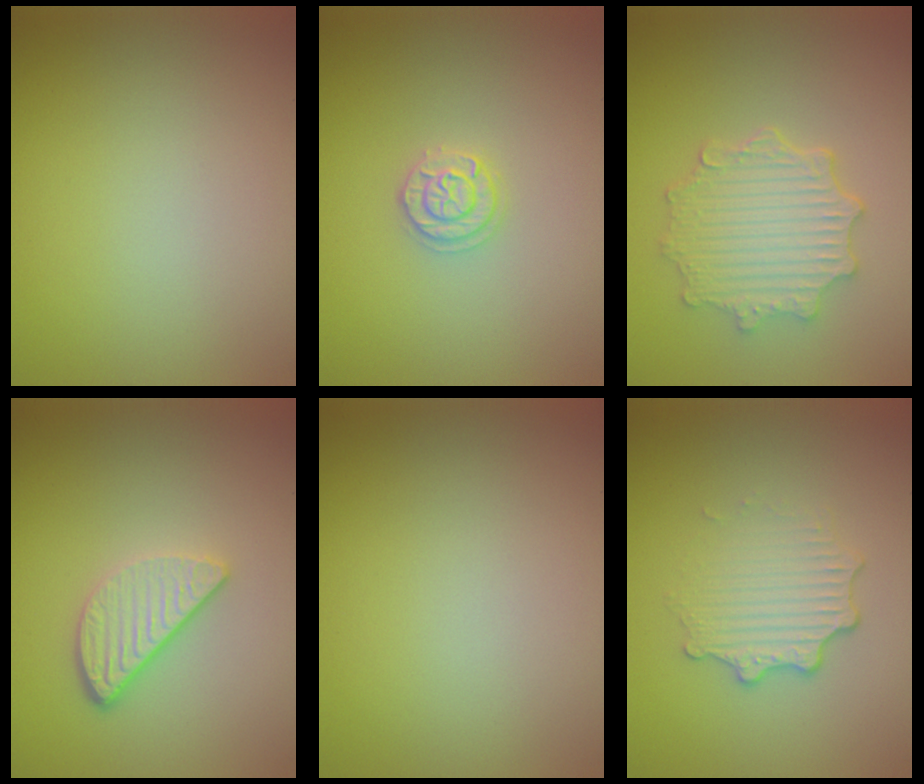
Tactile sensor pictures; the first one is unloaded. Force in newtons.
{"total": 1.7, "press": 1.7, "slide": 0.2}
{"total": 4.9, "press": 4.0, "slide": 2.9}
{"total": 3.4, "press": 2.7, "slide": 2.0}
{"total": 0.0}
{"total": 3.5, "press": 2.5, "slide": 2.4}